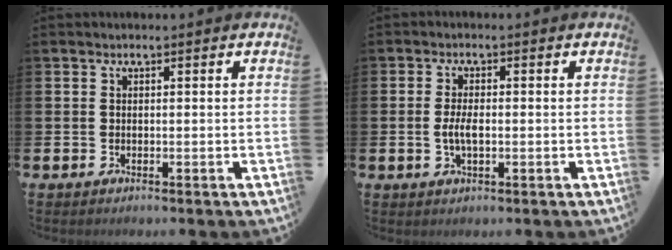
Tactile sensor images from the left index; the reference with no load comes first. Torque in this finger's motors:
{"motor_torque": [0.66, 0.31, 0.12, 0.06]}